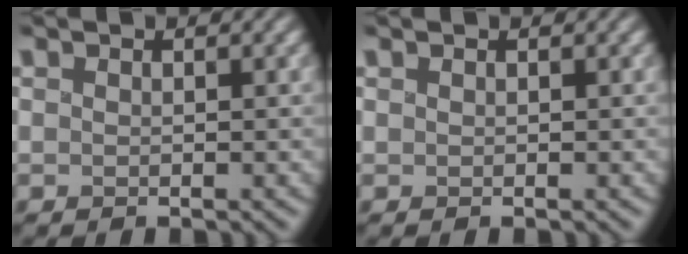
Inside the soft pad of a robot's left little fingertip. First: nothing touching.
{"total": 0.0}